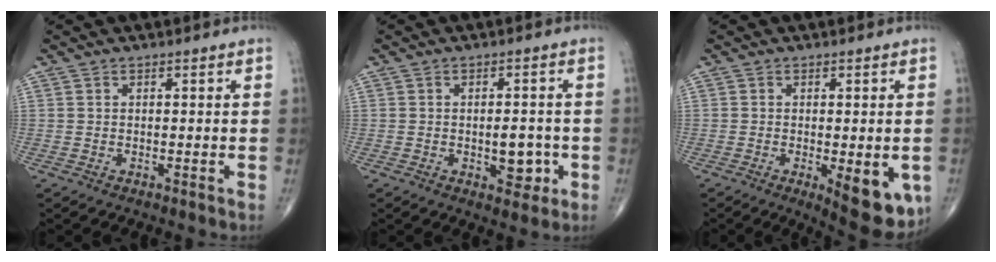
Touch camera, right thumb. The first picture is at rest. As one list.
[{"total": 5.5, "force": [-1.3, 3.0, 4.4], "torque": [-0.037, 0.003, -0.011]}, {"total": 10.1, "force": [-3.1, 3.7, 8.9], "torque": [-0.101, -0.016, -0.035]}]